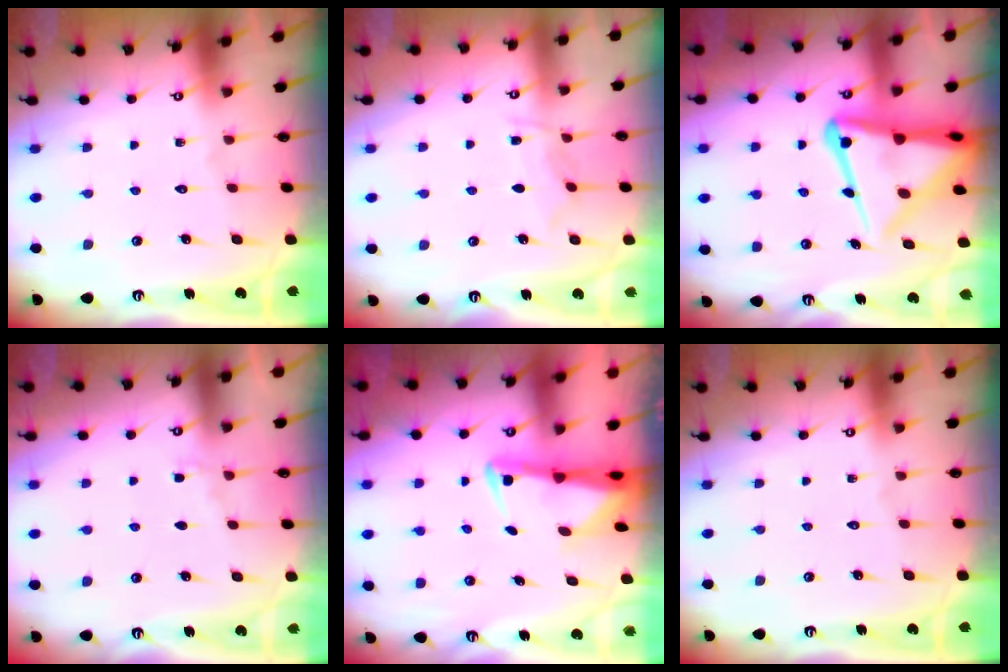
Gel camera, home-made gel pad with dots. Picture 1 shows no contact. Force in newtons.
{"total": 5.4, "press": 5.4, "slide": 0.7}
{"total": 14.9, "press": 14.8, "slide": 1.5}
{"total": 3.3, "press": 3.2, "slide": 0.5}
{"total": 3.3, "press": 3.2, "slide": 0.7}
{"total": 0.0}